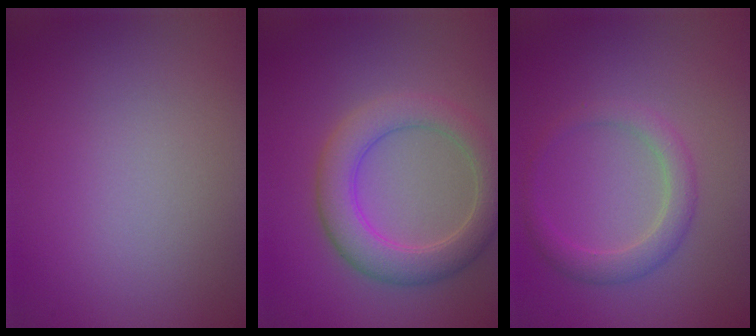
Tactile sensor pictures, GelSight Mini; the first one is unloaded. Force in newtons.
{"total": 4.9, "press": 4.8, "slide": 0.5}
{"total": 2.4, "press": 2.4, "slide": 0.1}